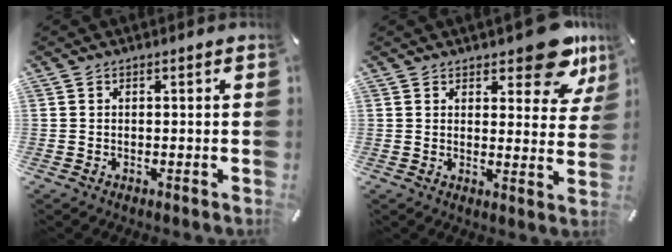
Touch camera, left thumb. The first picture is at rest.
{"total": 11.7, "force": [8.6, 4.8, 6.3], "torque": [-0.058, -0.065, 0.149]}